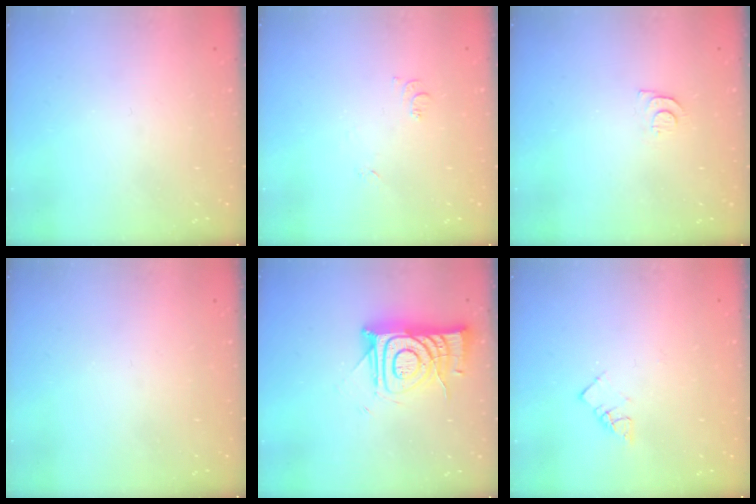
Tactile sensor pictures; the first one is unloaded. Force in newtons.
{"total": 7.5, "press": 7.5, "slide": 0.7}
{"total": 5.2, "press": 5.2, "slide": 0.6}
{"total": 0.0}
{"total": 13.4, "press": 13.3, "slide": 1.2}
{"total": 3.6, "press": 3.6, "slide": 0.2}